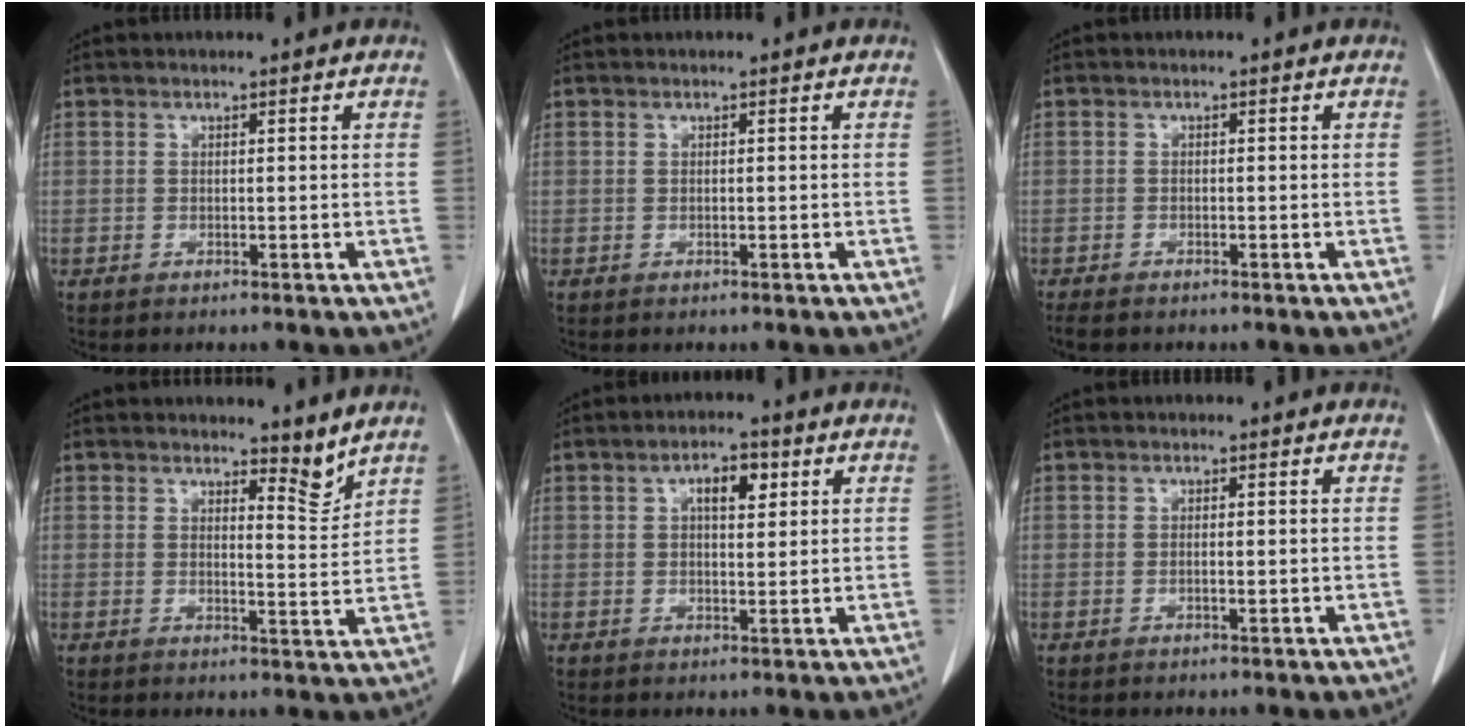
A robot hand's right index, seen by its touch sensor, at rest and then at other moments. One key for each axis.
{"total": 0.0}
{"total": 3.5, "fx": -2.7, "fy": 1.5, "fz": 1.8, "tx": -0.036, "ty": -0.006, "tz": -0.040}
{"total": 3.8, "fx": 3.4, "fy": 0.6, "fz": 1.6, "tx": -0.024, "ty": -0.022, "tz": 0.049}
{"total": 5.2, "fx": 1.8, "fy": 2.3, "fz": 4.2, "tx": -0.075, "ty": 0.011, "tz": 0.032}
{"total": 1.4, "fx": -0.2, "fy": 0.6, "fz": 1.2, "tx": -0.028, "ty": 0.001, "tz": -0.002}